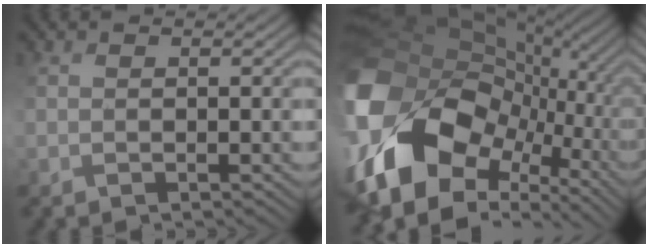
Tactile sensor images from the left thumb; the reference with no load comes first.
{"total": 20.9, "force": [-4.4, 15.3, 13.6], "torque": [-0.337, -0.028, -0.072]}